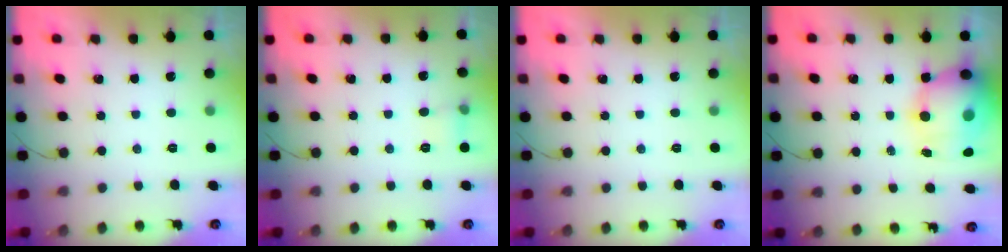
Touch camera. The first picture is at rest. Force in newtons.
{"total": 5.2, "press": 5.0, "slide": 1.2}
{"total": 0.0}
{"total": 14.3, "press": 13.9, "slide": 3.3}